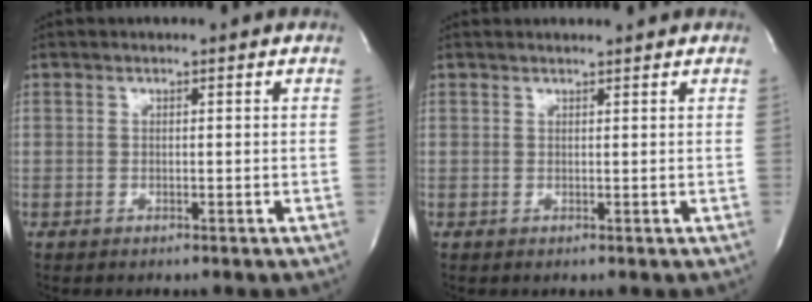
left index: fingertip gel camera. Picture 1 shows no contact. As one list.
[{"total": 1.9, "force": [1.9, 0.1, 0.2], "torque": [-0.007, 0.012, 0.027]}]